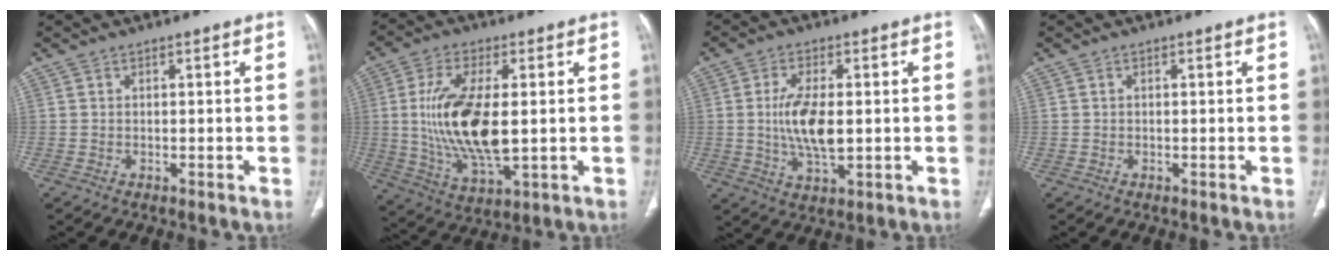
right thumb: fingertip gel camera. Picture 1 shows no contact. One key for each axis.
{"total": 16.4, "fx": 0.5, "fy": 7.0, "fz": 14.9, "tx": -0.297, "ty": -0.016, "tz": 0.018}
{"total": 9.2, "fx": 0.1, "fy": 4.0, "fz": 8.3, "tx": -0.164, "ty": -0.010, "tz": 0.003}
{"total": 0.0}